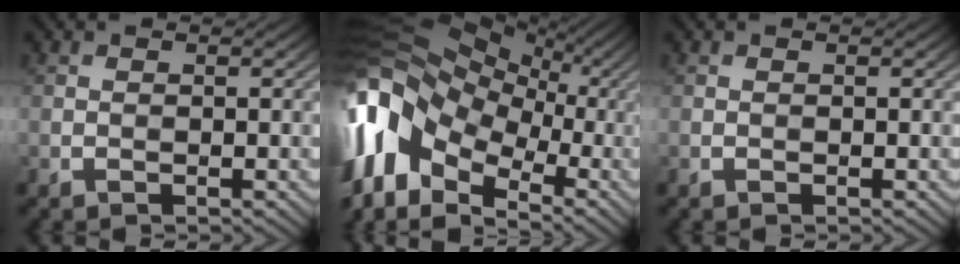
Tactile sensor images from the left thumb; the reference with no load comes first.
{"total": 16.4, "force": [-3.0, 11.7, 11.0], "torque": [-0.258, -0.002, -0.058]}
{"total": 0.0}